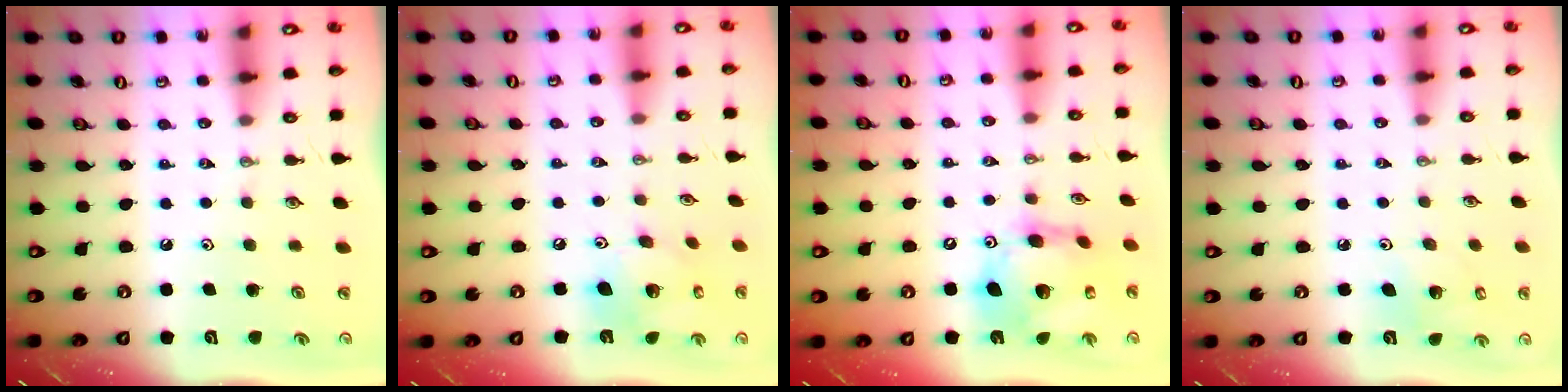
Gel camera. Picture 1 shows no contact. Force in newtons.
{"total": 13.4, "press": 13.3, "slide": 1.6}
{"total": 16.3, "press": 16.2, "slide": 1.7}
{"total": 5.6, "press": 5.1, "slide": 2.3}